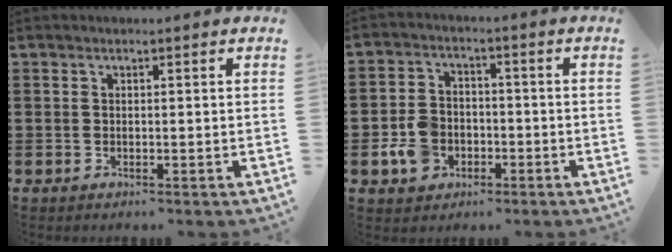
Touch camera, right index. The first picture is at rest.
{"total": 6.1, "force": [-2.2, 4.7, 3.2], "torque": [-0.087, 0.008, -0.045]}